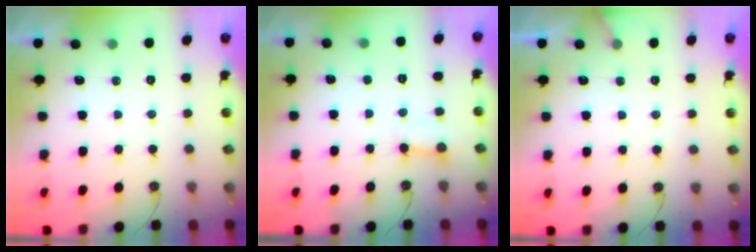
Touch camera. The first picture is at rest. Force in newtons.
{"total": 2.7, "press": 2.7, "slide": 0.5}
{"total": 6.8, "press": 6.8, "slide": 0.4}